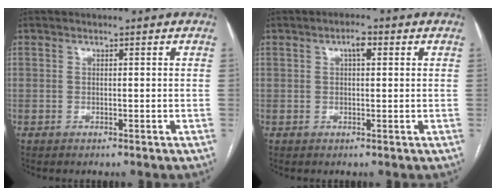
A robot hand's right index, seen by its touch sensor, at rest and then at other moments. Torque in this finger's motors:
{"motor_torque": [0.19, 0.10, 0.03, 0.02]}